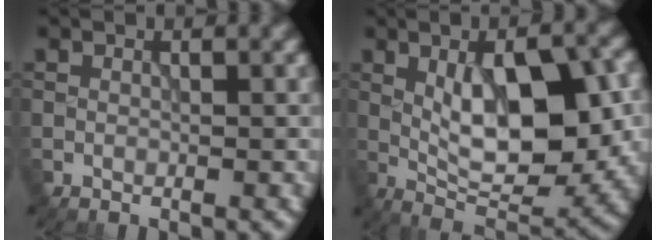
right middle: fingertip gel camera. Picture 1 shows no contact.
{"total": 10.0, "force": [0.6, 4.0, 9.1], "torque": [-0.145, -0.001, 0.017]}